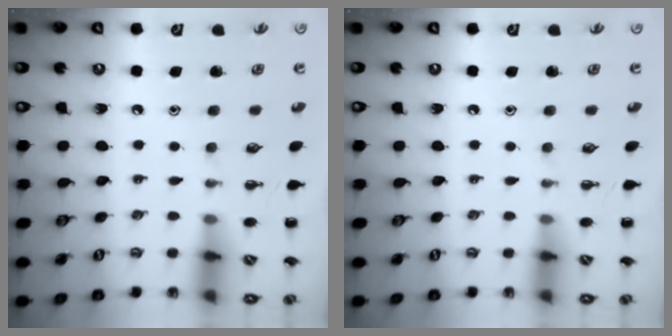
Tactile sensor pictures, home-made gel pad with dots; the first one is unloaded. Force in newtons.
{"total": 0.0}